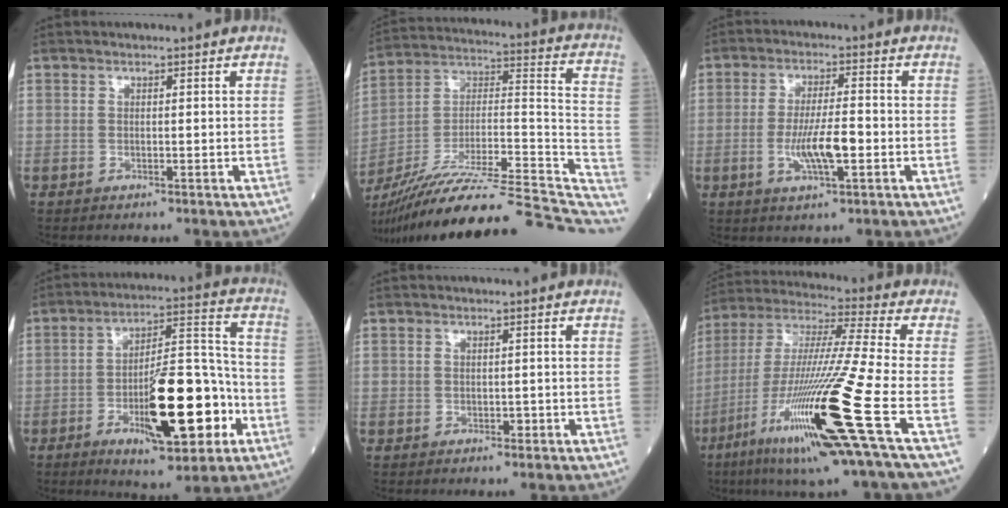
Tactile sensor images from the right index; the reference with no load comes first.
{"total": 33.0, "force": [-27.8, 3.9, 17.5], "torque": [-0.236, -0.012, -0.409]}
{"total": 7.0, "force": [-1.7, 1.0, 6.7], "torque": [-0.131, -0.005, -0.028]}
{"total": 16.5, "force": [-5.6, 4.3, 14.9], "torque": [-0.243, 0.008, -0.078]}
{"total": 0.7, "force": [0.0, 0.6, 0.4], "torque": [-0.008, 0.003, 0.003]}
{"total": 23.2, "force": [-9.3, -1.1, 21.2], "torque": [-0.421, -0.049, -0.176]}